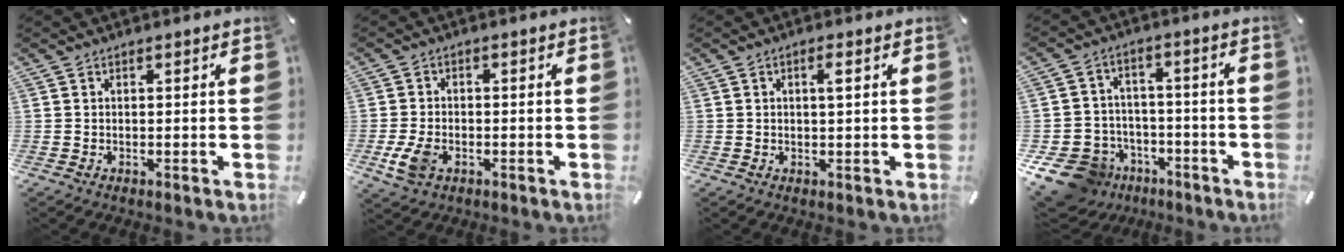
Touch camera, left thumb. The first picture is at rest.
{"total": 6.0, "force": [-2.0, 4.1, 3.8], "torque": [-0.094, 0.003, -0.039]}
{"total": 2.0, "force": [0.6, 0.5, 1.9], "torque": [-0.031, 0.001, 0.007]}
{"total": 12.1, "force": [-6.8, 9.3, 3.9], "torque": [-0.095, 0.046, -0.115]}